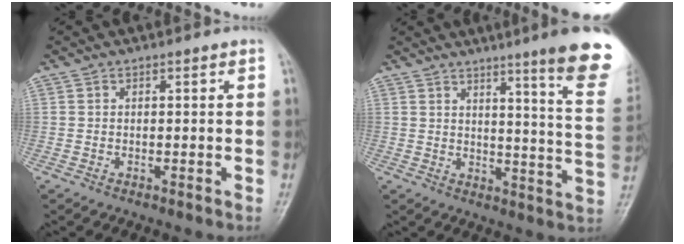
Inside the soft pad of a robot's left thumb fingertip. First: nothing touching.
{"total": 16.9, "force": [11.3, 0.4, 12.6], "torque": [-0.137, -0.077, 0.132]}